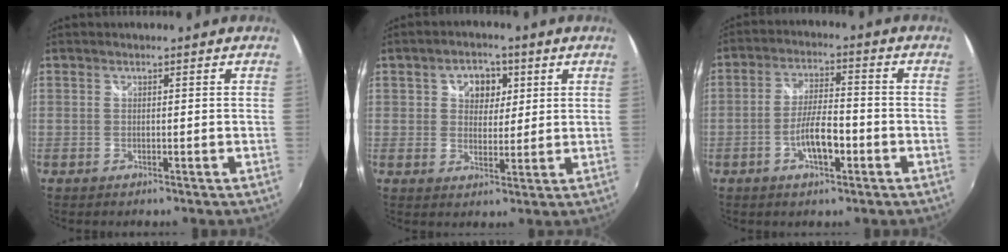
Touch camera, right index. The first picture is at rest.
{"total": 6.1, "force": [2.0, 4.8, 3.2], "torque": [-0.045, 0.013, 0.031]}
{"total": 7.1, "force": [-2.9, 2.1, 6.1], "torque": [-0.116, 0.001, -0.048]}